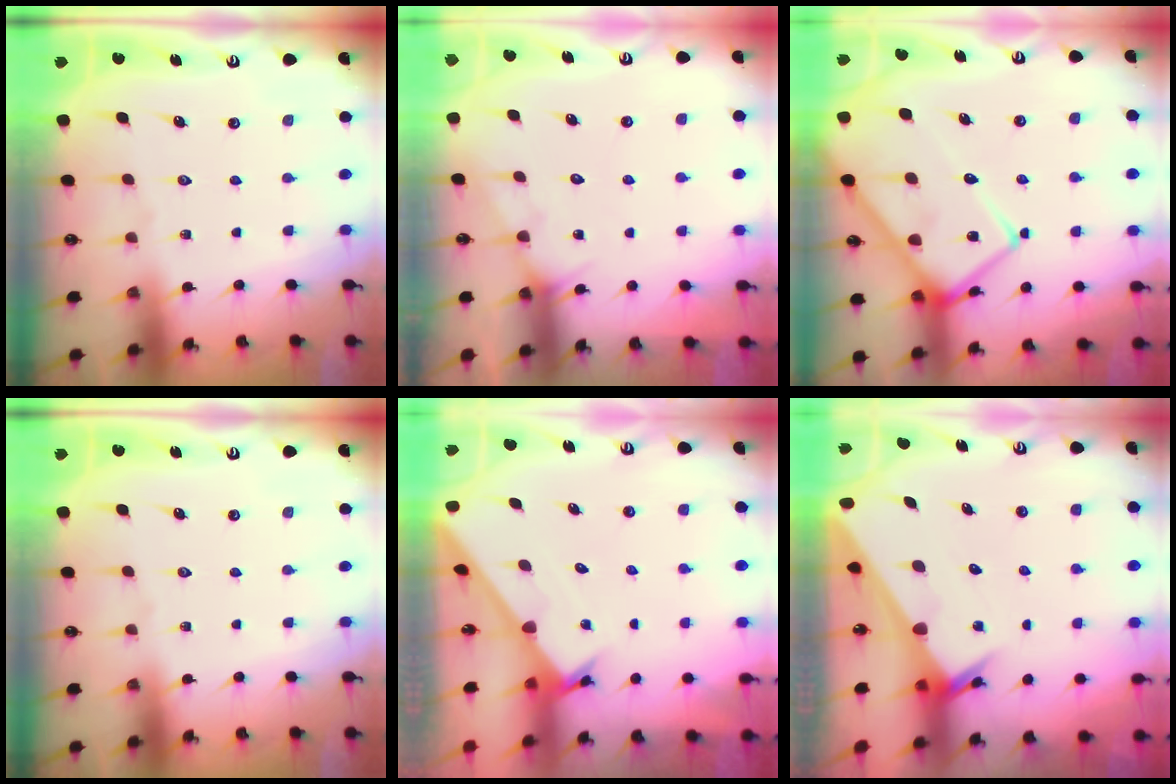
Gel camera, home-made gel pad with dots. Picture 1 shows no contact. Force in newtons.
{"total": 6.2, "press": 6.2, "slide": 0.6}
{"total": 16.8, "press": 16.7, "slide": 1.7}
{"total": 0.0}
{"total": 1.7, "press": 1.7, "slide": 0.1}
{"total": 2.4, "press": 2.4, "slide": 0.1}